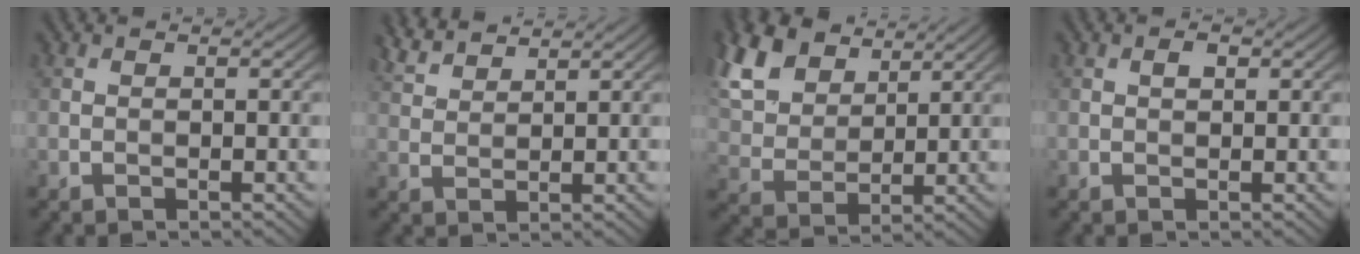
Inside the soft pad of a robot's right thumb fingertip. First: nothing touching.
{"total": 4.2, "force": [3.8, 1.0, 1.6], "torque": [-0.043, 0.005, 0.081]}
{"total": 11.6, "force": [7.0, 6.7, 6.4], "torque": [-0.188, 0.026, 0.135]}
{"total": 1.1, "force": [0.4, 0.6, 0.8], "torque": [-0.013, 0.001, 0.006]}